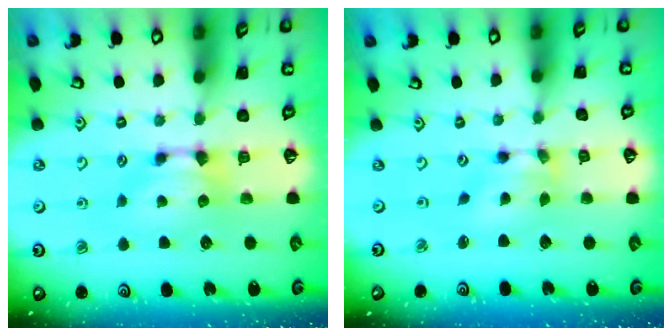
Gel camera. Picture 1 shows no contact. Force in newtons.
{"total": 2.1, "press": 1.4, "slide": 1.5}